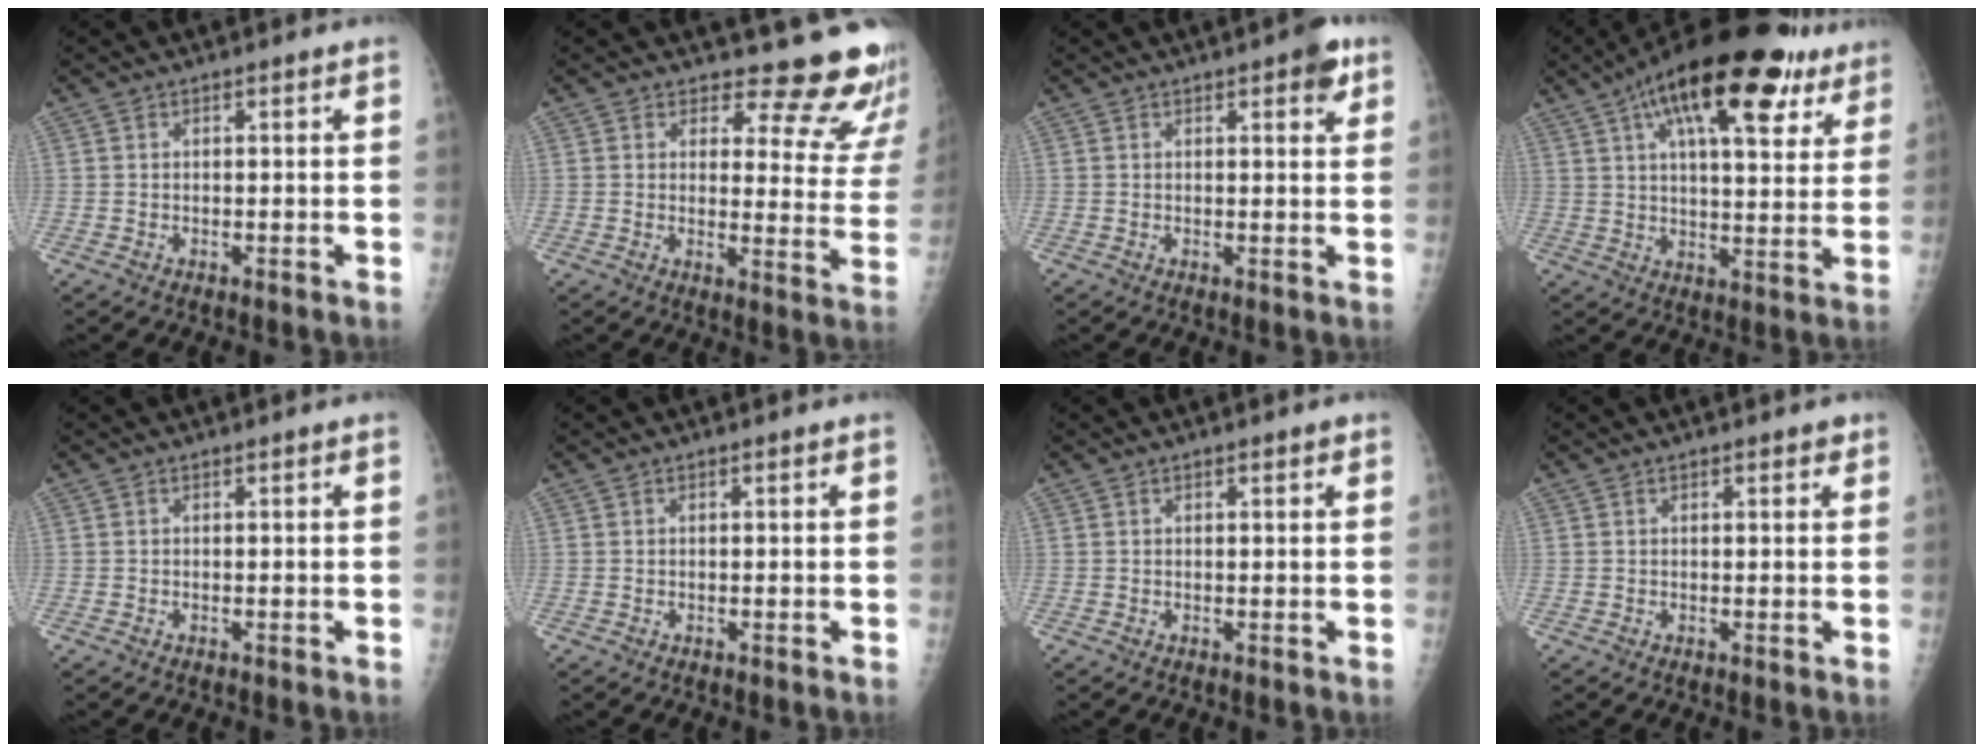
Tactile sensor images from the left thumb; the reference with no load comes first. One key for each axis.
{"total": 15.1, "fx": 14.0, "fy": 4.6, "fz": 3.2, "tx": 0.014, "ty": -0.139, "tz": 0.141}
{"total": 4.1, "fx": 2.2, "fy": 1.4, "fz": 3.2, "tx": -0.029, "ty": -0.006, "tz": 0.021}
{"total": 24.7, "fx": 13.5, "fy": 9.6, "fz": 18.3, "tx": -0.258, "ty": -0.004, "tz": 0.200}
{"total": 0.0}
{"total": 0.0}
{"total": 1.2, "fx": 0.7, "fy": 0.4, "fz": 0.9, "tx": -0.012, "ty": 0.000, "tz": 0.008}
{"total": 1.8, "fx": 1.0, "fy": 0.8, "fz": 1.2, "tx": -0.008, "ty": -0.002, "tz": 0.011}